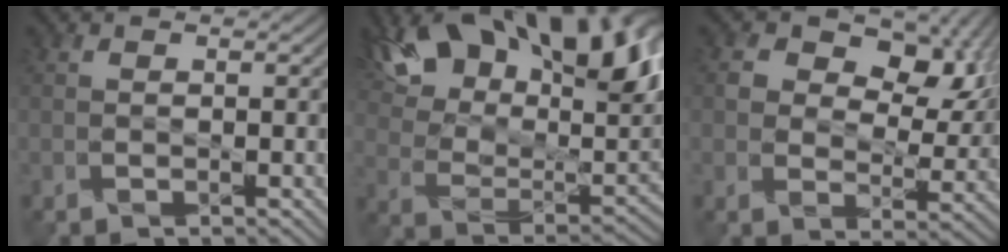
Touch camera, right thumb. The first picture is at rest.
{"total": 20.2, "force": [12.4, 9.6, 12.8], "torque": [-0.244, 0.031, 0.200]}
{"total": 10.3, "force": [4.4, 7.0, 6.1], "torque": [-0.108, 0.002, 0.065]}